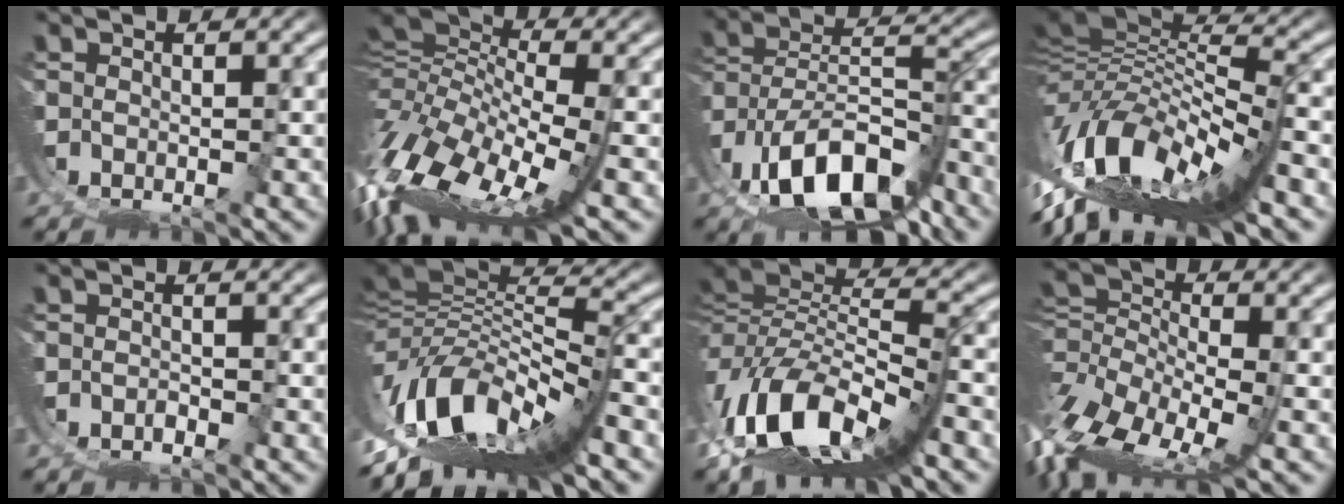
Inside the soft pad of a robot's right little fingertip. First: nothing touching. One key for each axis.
{"total": 12.6, "fx": 0.7, "fy": 7.0, "fz": 10.5, "tx": -0.212, "ty": -0.040, "tz": 0.035}
{"total": 8.7, "fx": -0.7, "fy": 5.2, "fz": 6.9, "tx": -0.115, "ty": -0.018, "tz": 0.003}
{"total": 18.2, "fx": -2.2, "fy": 10.0, "fz": 15.0, "tx": -0.261, "ty": -0.033, "tz": -0.018}
{"total": 1.1, "fx": -0.5, "fy": 0.8, "fz": 0.5, "tx": -0.008, "ty": -0.005, "tz": -0.007}
{"total": 16.5, "fx": -1.8, "fy": 9.0, "fz": 13.7, "tx": -0.243, "ty": -0.031, "tz": -0.013}
{"total": 12.9, "fx": -0.1, "fy": 7.4, "fz": 10.6, "tx": -0.199, "ty": -0.030, "tz": 0.008}
{"total": 10.4, "fx": 0.1, "fy": 6.2, "fz": 8.3, "tx": -0.171, "ty": -0.036, "tz": 0.024}